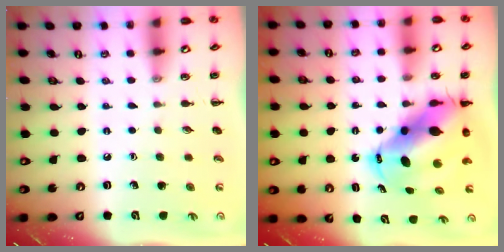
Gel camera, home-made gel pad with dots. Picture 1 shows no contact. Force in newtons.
{"total": 13.3, "press": 12.8, "slide": 3.6}